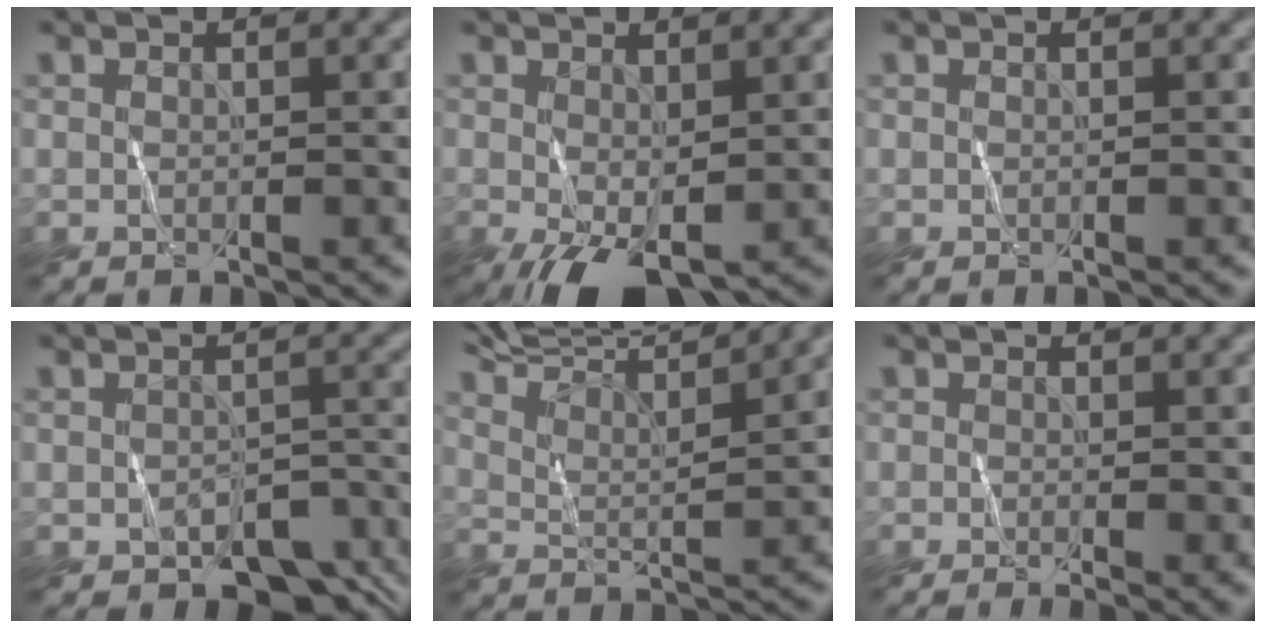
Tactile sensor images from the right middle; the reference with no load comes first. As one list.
[{"total": 4.4, "force": [-1.1, 2.1, 3.7], "torque": [-0.085, -0.003, -0.014]}, {"total": 0.0}, {"total": 5.8, "force": [-4.2, 2.8, 2.9], "torque": [-0.033, -0.015, -0.054]}, {"total": 10.3, "force": [9.1, 1.6, 4.4], "torque": [-0.081, 0.021, 0.110]}, {"total": 1.2, "force": [0.0, 0.1, 1.2], "torque": [-0.014, -0.004, -0.001]}]